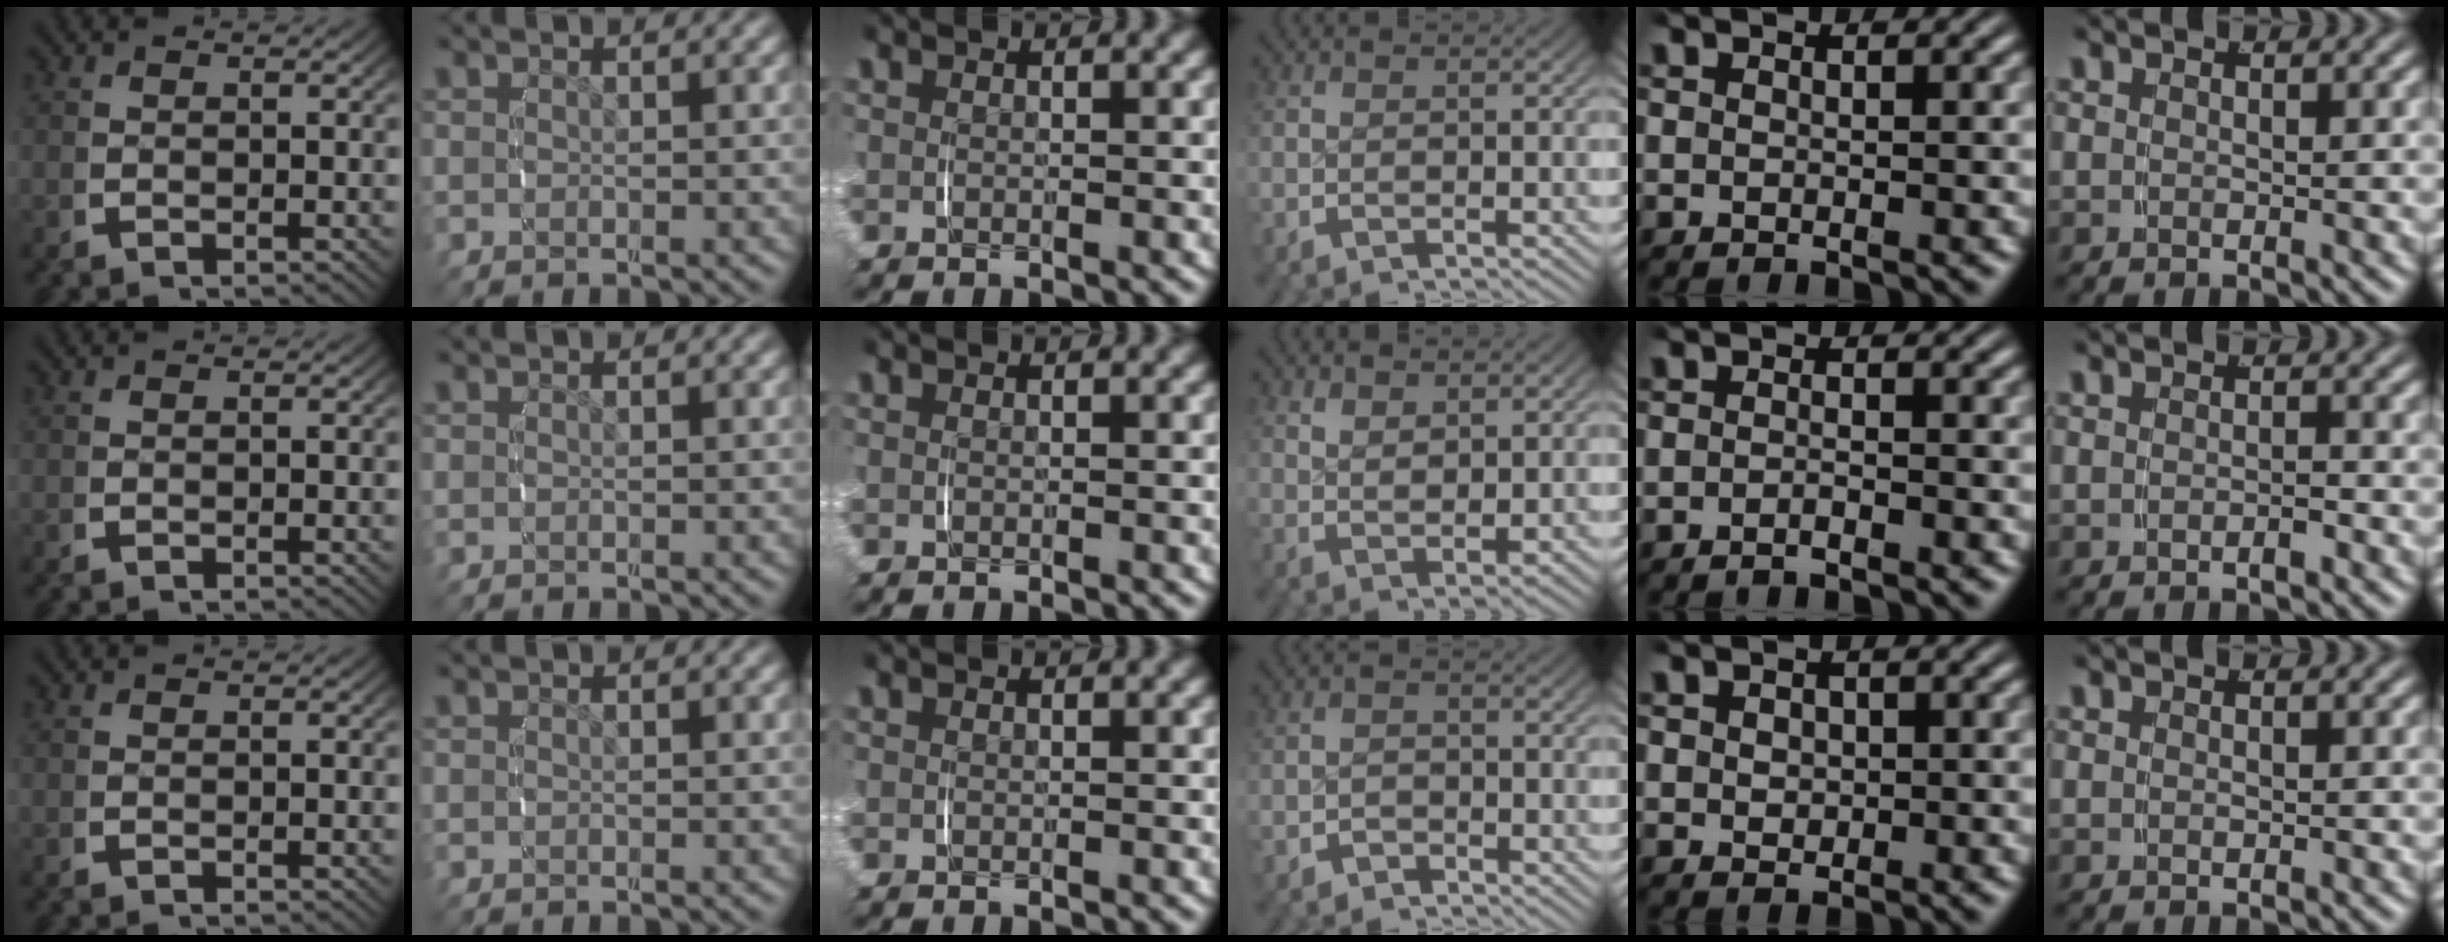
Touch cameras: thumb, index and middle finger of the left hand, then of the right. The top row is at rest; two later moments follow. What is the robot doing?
{"motion": "lift_and_place", "object": "pen bag"}